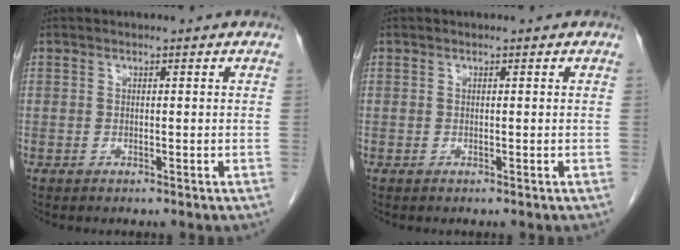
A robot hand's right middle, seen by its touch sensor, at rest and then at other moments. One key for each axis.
{"total": 0.0}